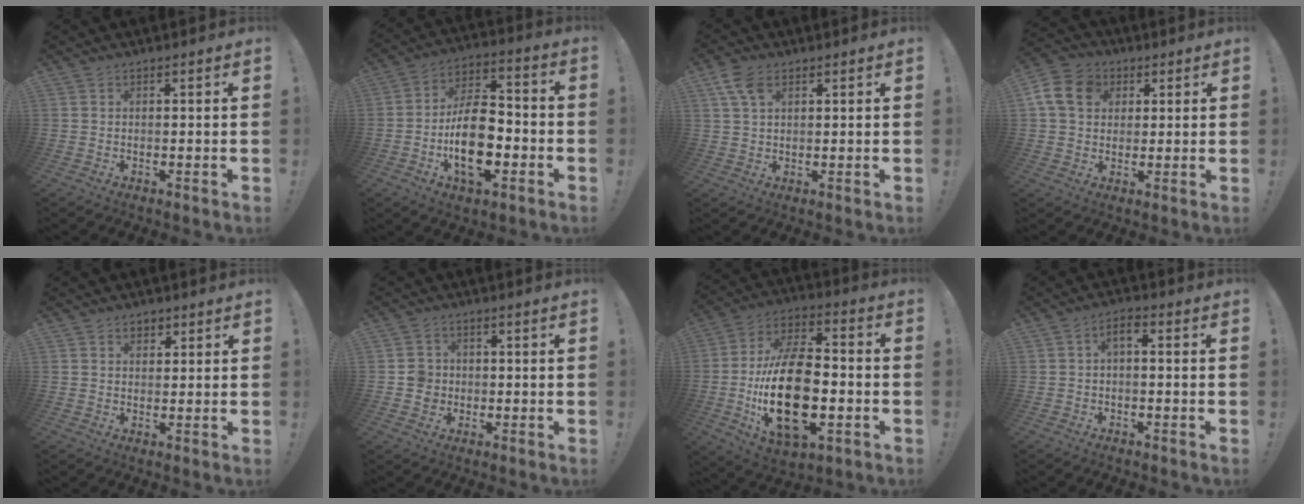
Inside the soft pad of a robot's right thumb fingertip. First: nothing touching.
{"total": 17.9, "force": [-5.4, 9.8, 14.0], "torque": [-0.260, 0.028, -0.088]}
{"total": 6.2, "force": [2.9, 3.6, 4.1], "torque": [-0.079, -0.002, 0.059]}
{"total": 12.5, "force": [3.4, 10.1, 6.6], "torque": [-0.117, 0.001, 0.070]}
{"total": 2.7, "force": [1.6, 1.9, 1.1], "torque": [-0.010, -0.003, 0.026]}
{"total": 4.9, "force": [-0.5, 4.6, 1.3], "torque": [-0.010, 0.007, -0.009]}
{"total": 25.8, "force": [-5.0, 14.1, 21.0], "torque": [-0.414, 0.020, -0.077]}
{"total": 3.4, "force": [-0.6, 1.3, 3.1], "torque": [-0.060, 0.009, -0.010]}